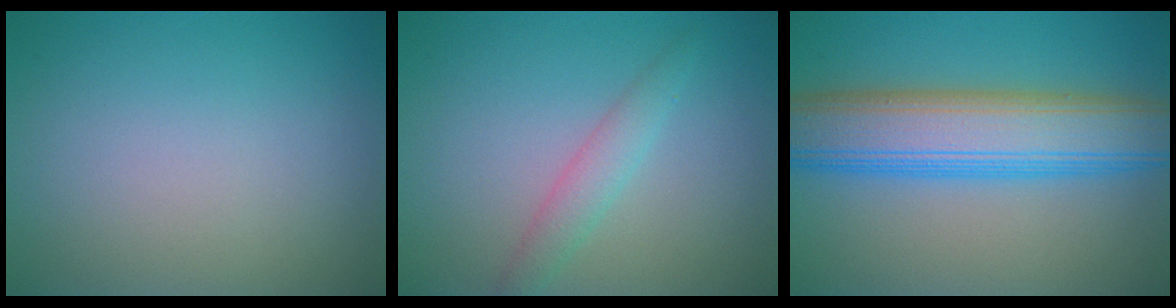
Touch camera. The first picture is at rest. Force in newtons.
{"total": 1.6, "press": 1.6, "slide": 0.1}
{"total": 9.4, "press": 9.4, "slide": 0.3}